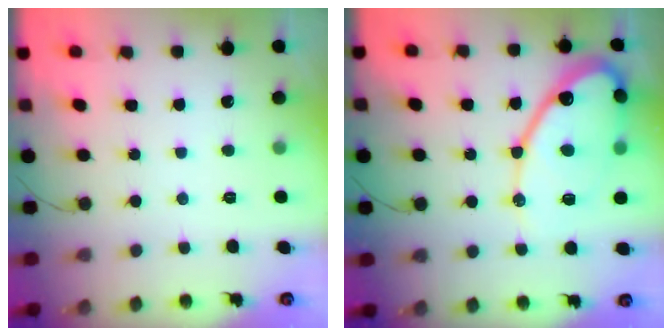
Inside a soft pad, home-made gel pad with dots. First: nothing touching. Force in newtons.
{"total": 16.9, "press": 16.8, "slide": 1.5}